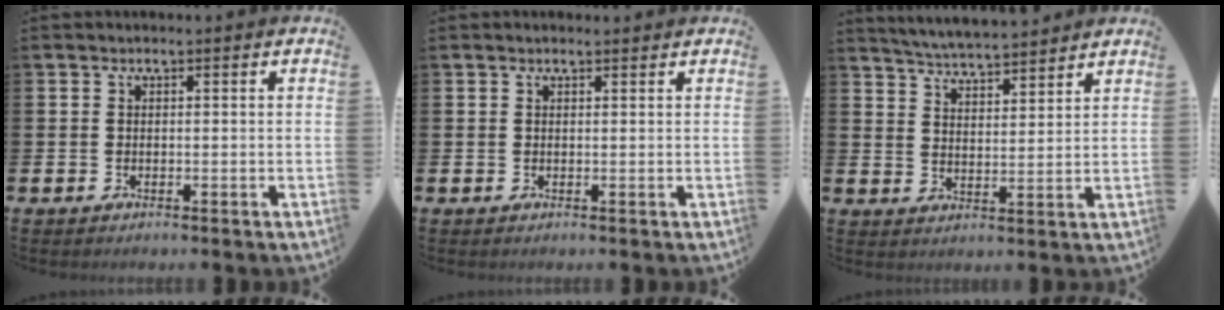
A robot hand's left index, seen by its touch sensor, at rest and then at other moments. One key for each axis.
{"total": 0.7, "fx": 0.6, "fy": 0.1, "fz": 0.3, "tx": 0.005, "ty": -0.003, "tz": 0.009}
{"total": 5.2, "fx": 5.1, "fy": 0.1, "fz": 0.3, "tx": -0.025, "ty": -0.031, "tz": 0.092}